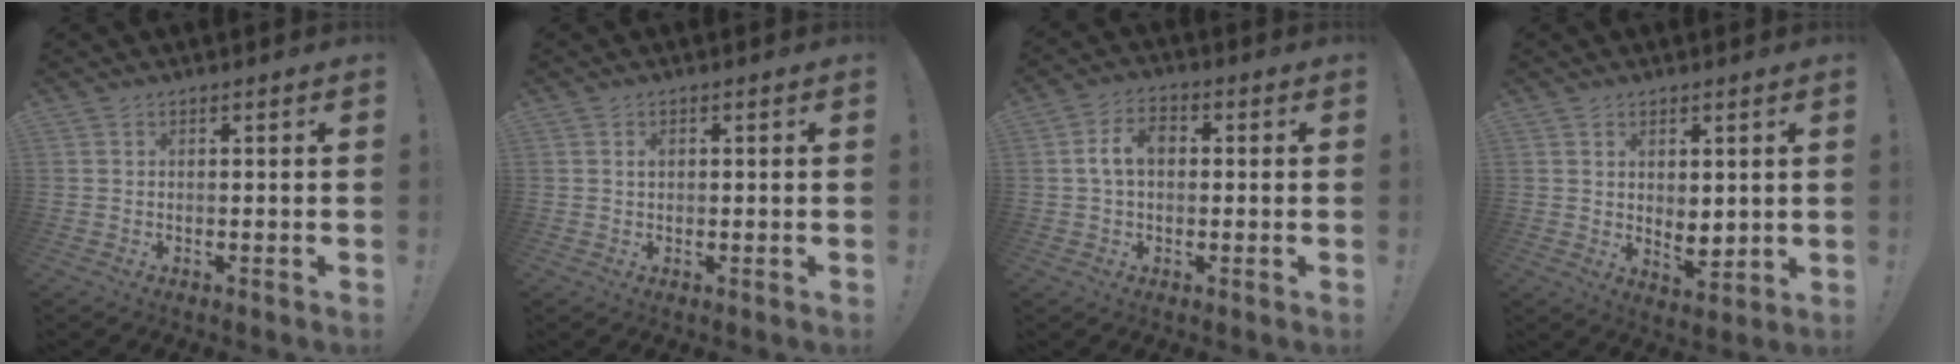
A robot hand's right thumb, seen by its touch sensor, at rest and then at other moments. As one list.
[{"total": 1.3, "force": [0.3, 1.1, 0.6], "torque": [0.001, -0.001, 0.002]}, {"total": 7.5, "force": [0.7, 5.1, 5.5], "torque": [-0.099, 0.014, 0.012]}, {"total": 4.4, "force": [1.0, 3.3, 2.8], "torque": [-0.023, -0.014, 0.020]}]